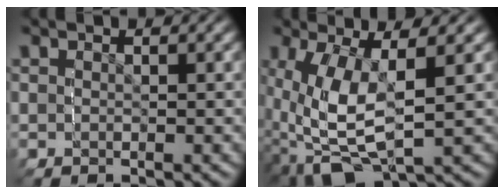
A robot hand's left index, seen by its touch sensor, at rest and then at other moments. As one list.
[{"total": 12.4, "force": [-2.7, 8.7, 8.4], "torque": [-0.173, -0.041, -0.017]}]